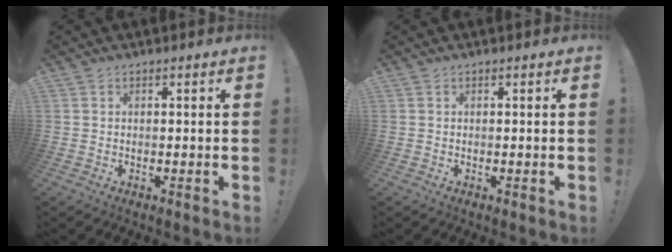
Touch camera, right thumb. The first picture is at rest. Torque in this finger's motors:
{"motor_torque": [0.00, 0.00, 0.00, 0.00, 0.00]}